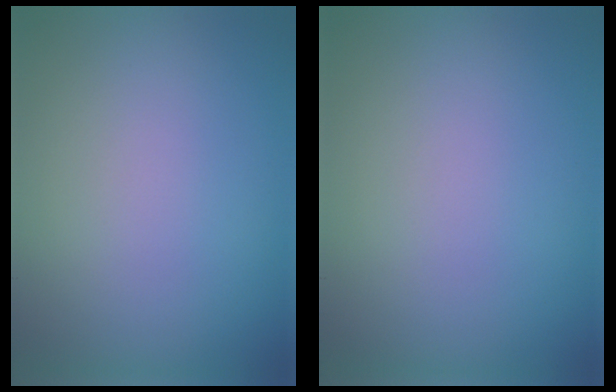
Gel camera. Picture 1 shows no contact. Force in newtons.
{"total": 0.0}